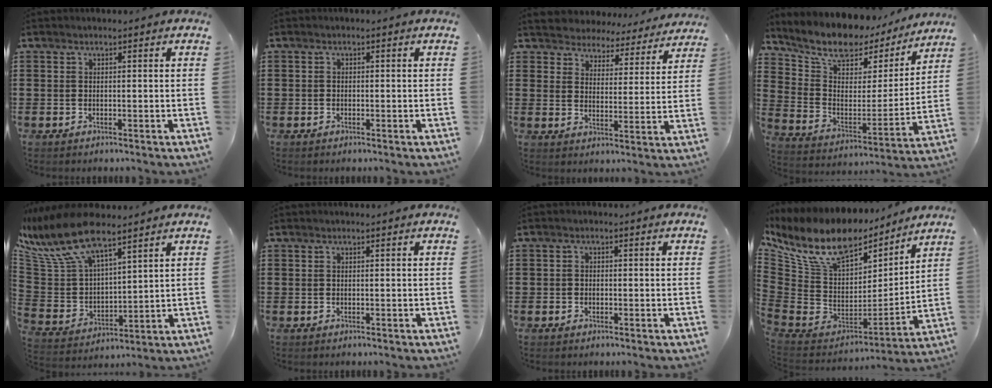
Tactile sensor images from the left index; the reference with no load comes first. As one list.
[{"total": 0.6, "force": [-0.4, 0.5, 0.2], "torque": [-0.005, 0.001, -0.008]}, {"total": 4.3, "force": [4.2, 0.5, -0.6], "torque": [-0.017, -0.032, 0.070]}, {"total": 9.5, "force": [8.1, 3.8, 3.3], "torque": [-0.086, -0.058, 0.135]}, {"total": 13.0, "force": [9.7, 4.4, 7.5], "torque": [-0.190, -0.035, 0.172]}, {"total": 0.0}, {"total": 0.9, "force": [-0.5, 0.7, 0.3], "torque": [-0.007, 0.001, -0.012]}, {"total": 11.6, "force": [8.0, 5.6, 6.4], "torque": [-0.160, -0.051, 0.139]}]